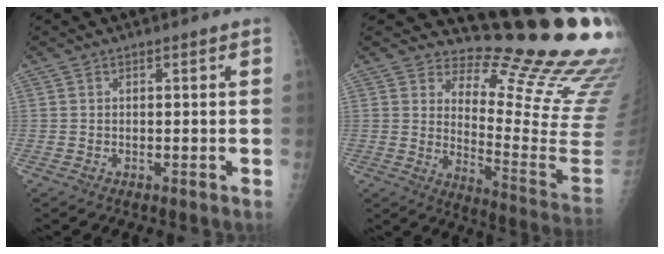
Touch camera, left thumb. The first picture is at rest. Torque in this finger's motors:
{"motor_torque": [0.34, 0.11, -0.46, -1.20, 0.01]}